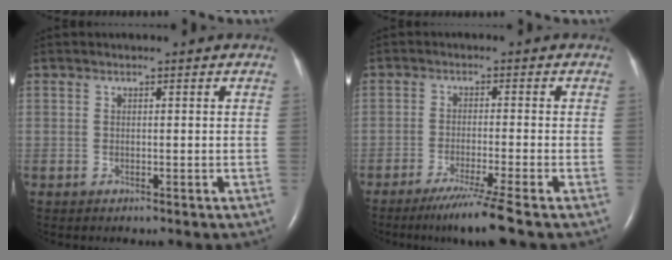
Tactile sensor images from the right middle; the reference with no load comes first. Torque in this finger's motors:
{"motor_torque": [0.86, -0.67, 0.11, 0.06]}